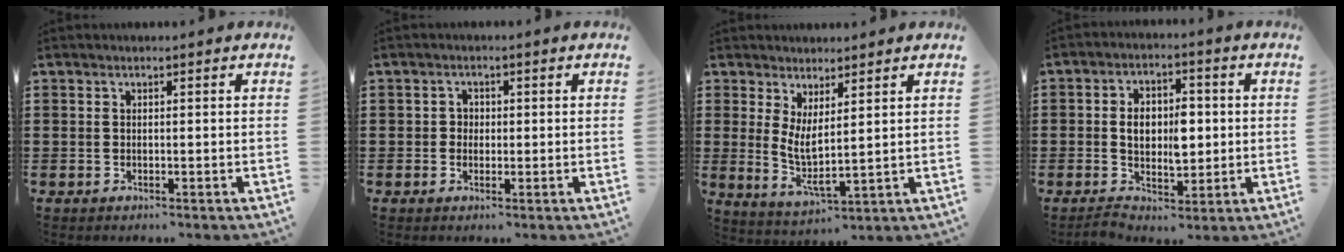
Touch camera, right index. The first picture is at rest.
{"total": 1.4, "force": [-0.3, 1.3, 0.5], "torque": [-0.014, 0.005, -0.008]}
{"total": 4.3, "force": [1.9, 1.1, 3.8], "torque": [-0.070, -0.013, 0.033]}
{"total": 7.7, "force": [0.1, 4.7, 6.1], "torque": [-0.108, 0.008, -0.004]}